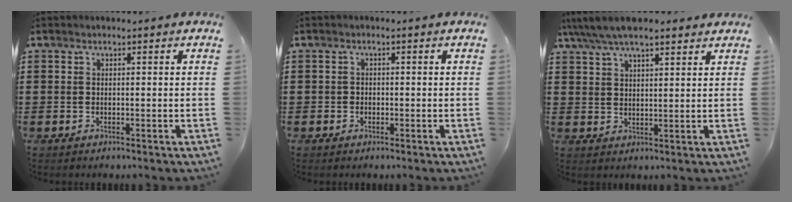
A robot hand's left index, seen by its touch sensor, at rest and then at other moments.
{"total": 0.8, "force": [-0.3, 0.7, 0.2], "torque": [-0.007, 0.003, -0.007]}
{"total": 6.3, "force": [5.1, 2.1, 2.9], "torque": [-0.072, -0.004, 0.094]}